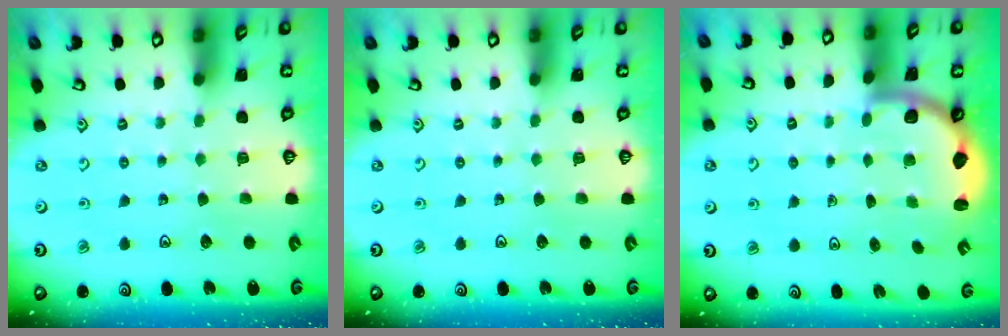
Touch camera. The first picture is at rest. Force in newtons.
{"total": 0.0}
{"total": 2.6, "press": 2.5, "slide": 0.6}